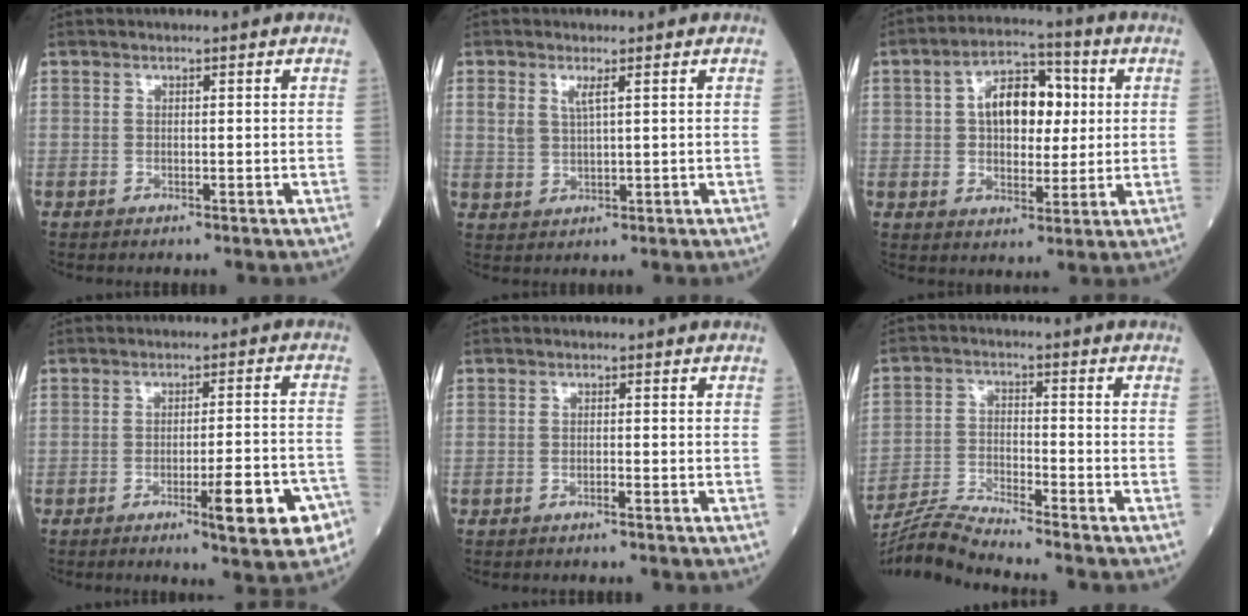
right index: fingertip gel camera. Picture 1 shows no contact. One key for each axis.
{"total": 3.0, "fx": 1.6, "fy": 0.9, "fz": 2.4, "tx": -0.060, "ty": 0.008, "tz": 0.037}
{"total": 10.3, "fx": 2.0, "fy": 5.6, "fz": 8.4, "tx": -0.139, "ty": 0.028, "tz": 0.031}
{"total": 8.9, "fx": -4.3, "fy": 0.9, "fz": 7.7, "tx": -0.102, "ty": 0.000, "tz": -0.051}
{"total": 0.6, "fx": -0.3, "fy": -0.1, "fz": 0.5, "tx": -0.013, "ty": 0.001, "tz": -0.005}
{"total": 7.6, "fx": -7.2, "fy": -1.9, "fz": 1.6, "tx": -0.039, "ty": -0.015, "tz": -0.140}